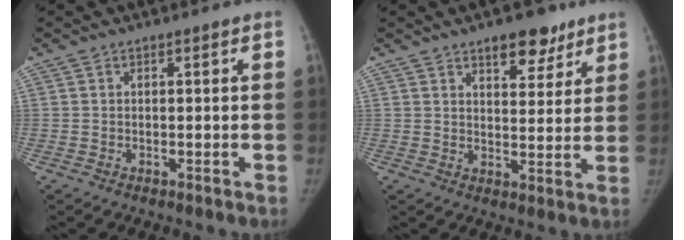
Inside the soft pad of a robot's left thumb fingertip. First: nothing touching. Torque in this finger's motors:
{"motor_torque": [0.32, -0.21, 0.74, -0.41, 0.12]}